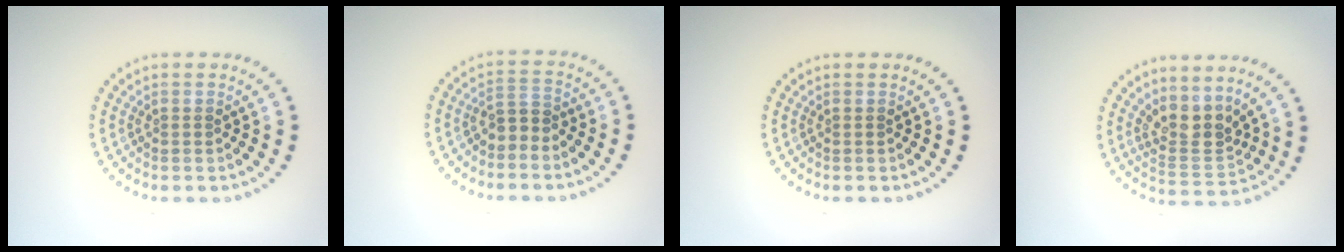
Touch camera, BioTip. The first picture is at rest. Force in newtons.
{"total": 1.9, "press": 1.6, "slide": 1.0}
{"total": 0.0}
{"total": 3.2, "press": 2.4, "slide": 2.1}